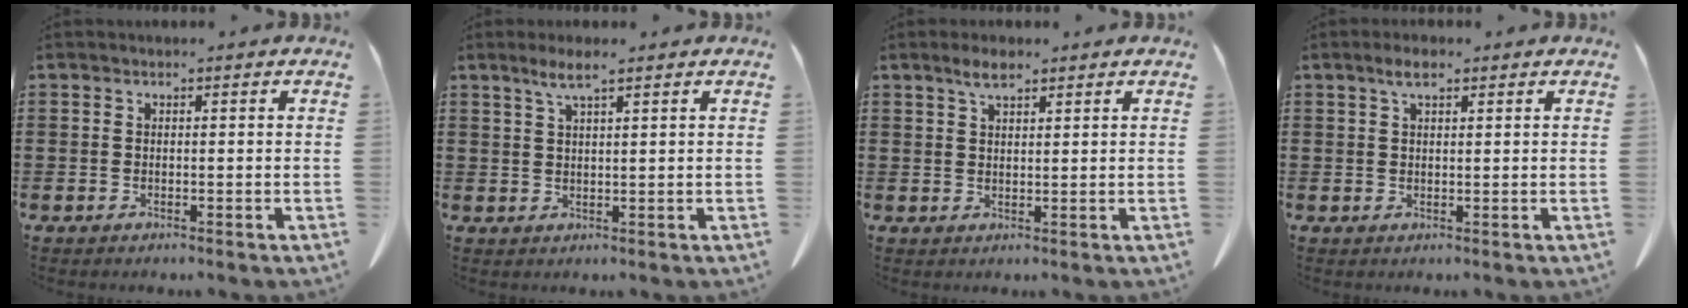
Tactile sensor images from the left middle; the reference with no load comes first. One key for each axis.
{"total": 3.2, "fx": 2.1, "fy": 0.3, "fz": 2.4, "tx": -0.052, "ty": 0.003, "tz": 0.036}
{"total": 3.0, "fx": 2.1, "fy": 0.8, "fz": 2.0, "tx": -0.043, "ty": 0.004, "tz": 0.036}
{"total": 2.8, "fx": 1.7, "fy": 0.8, "fz": 2.0, "tx": -0.043, "ty": 0.005, "tz": 0.029}